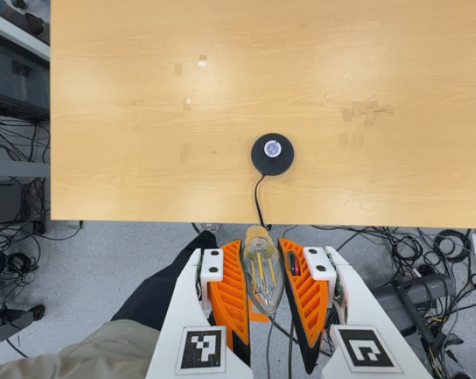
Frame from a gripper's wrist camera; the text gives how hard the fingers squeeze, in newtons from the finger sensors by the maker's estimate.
{"total": 20.5, "left": 21.9, "right": 19.1}